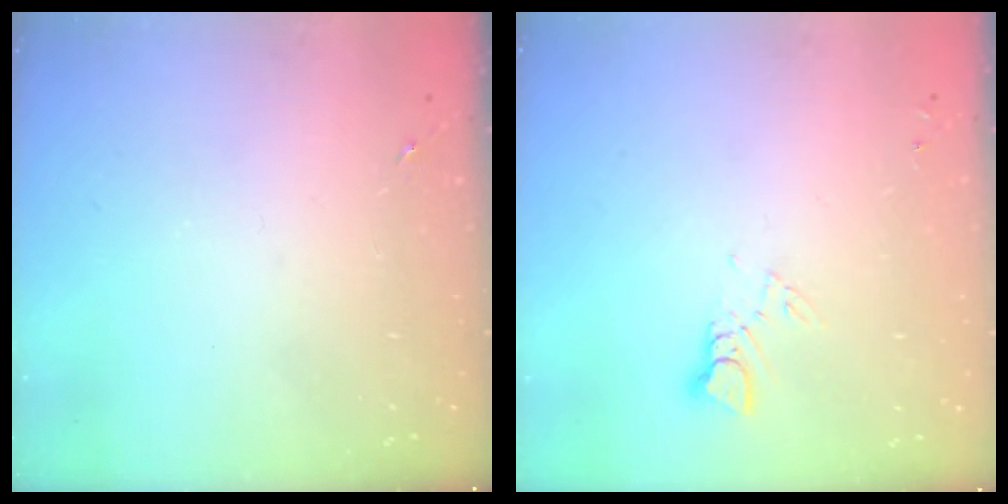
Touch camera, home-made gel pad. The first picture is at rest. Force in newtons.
{"total": 2.9, "press": 2.9, "slide": 0.2}